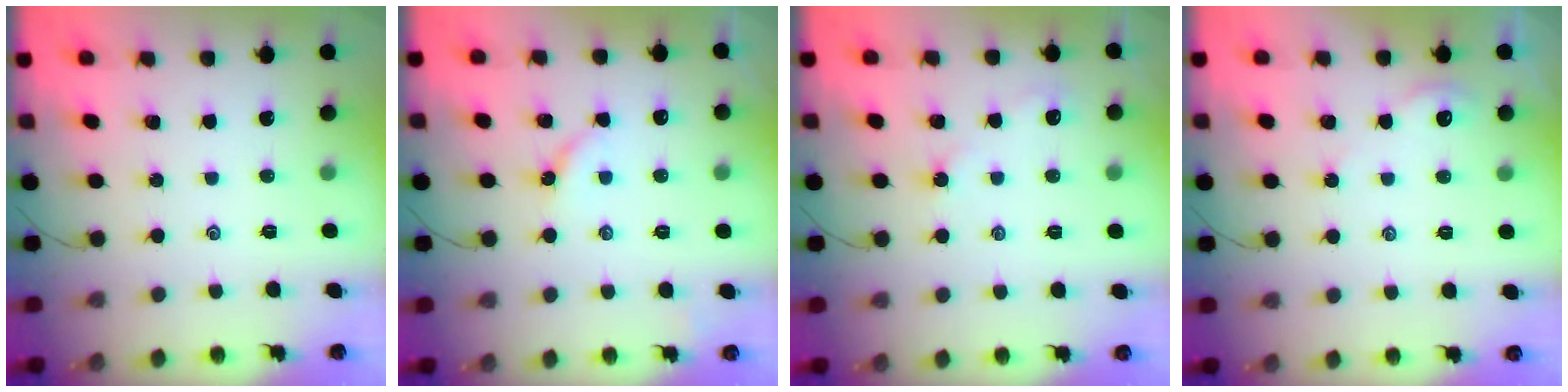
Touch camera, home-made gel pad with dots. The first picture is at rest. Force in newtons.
{"total": 4.8, "press": 4.7, "slide": 0.3}
{"total": 3.1, "press": 3.1, "slide": 0.6}
{"total": 2.8, "press": 2.7, "slide": 0.4}